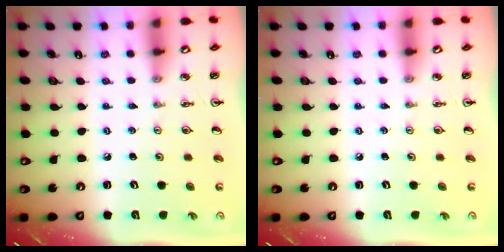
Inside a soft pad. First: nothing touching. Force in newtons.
{"total": 0.0}